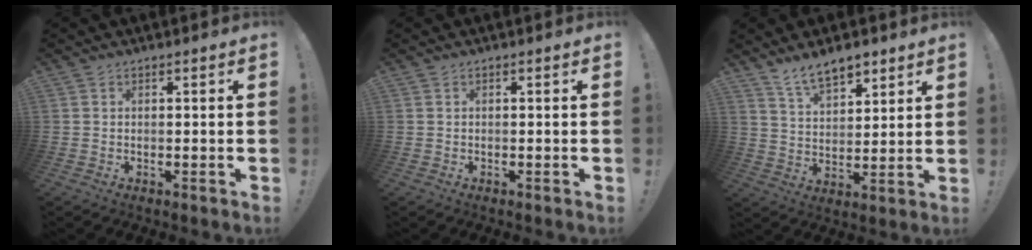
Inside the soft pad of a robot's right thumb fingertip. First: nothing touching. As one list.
[{"total": 0.0}, {"total": 9.3, "force": [7.1, 4.3, 4.3], "torque": [-0.062, -0.042, 0.133]}]